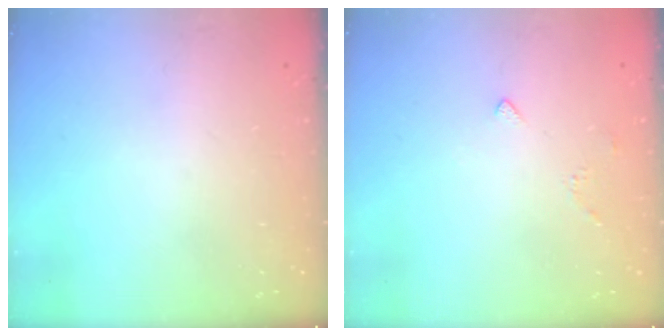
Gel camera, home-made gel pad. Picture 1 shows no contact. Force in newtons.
{"total": 3.0, "press": 2.9, "slide": 0.7}